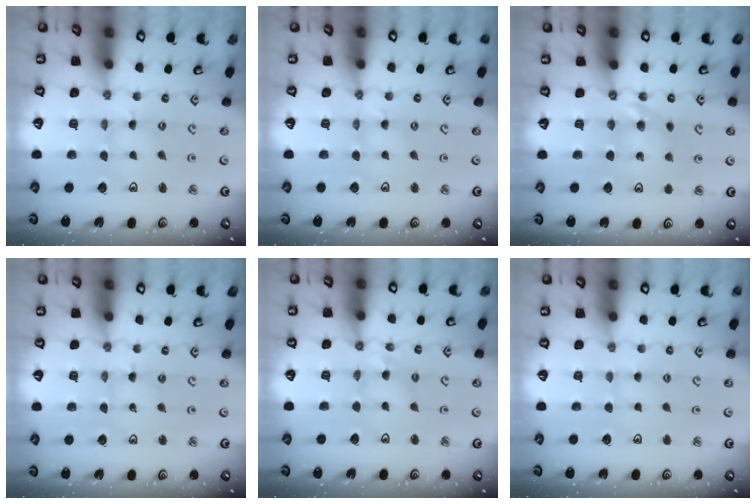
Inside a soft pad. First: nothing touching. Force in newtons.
{"total": 0.0}
{"total": 7.5, "press": 7.4, "slide": 0.6}
{"total": 1.3, "press": 1.3, "slide": 0.1}
{"total": 5.7, "press": 5.7, "slide": 0.5}
{"total": 1.3, "press": 1.3, "slide": 0.3}